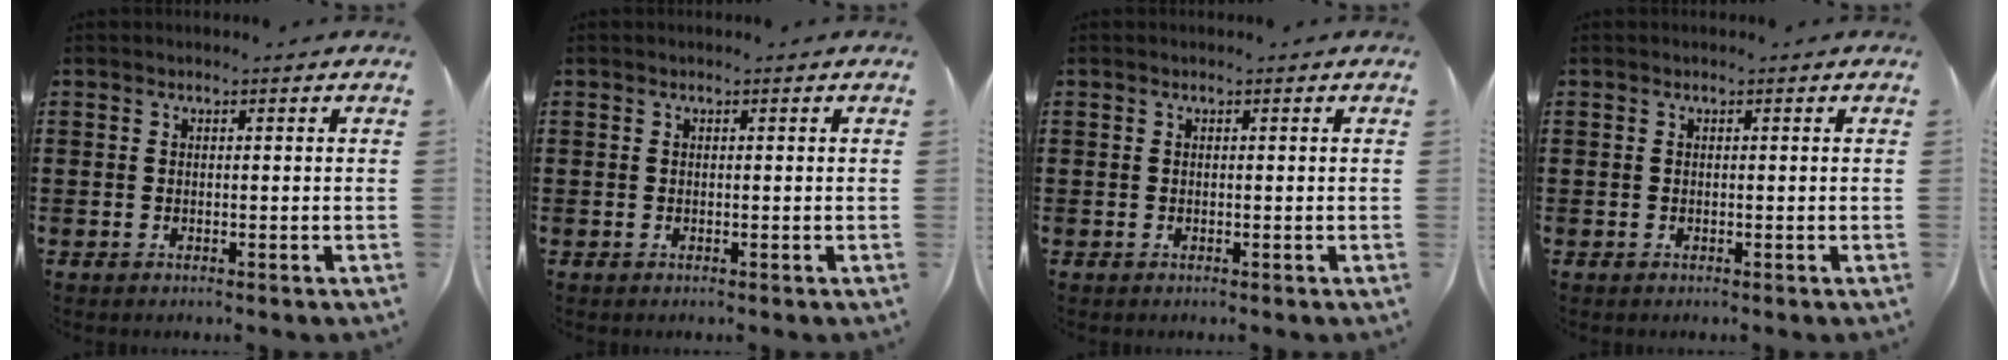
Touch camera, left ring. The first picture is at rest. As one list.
[{"total": 0.0}, {"total": 0.0}, {"total": 0.0}]